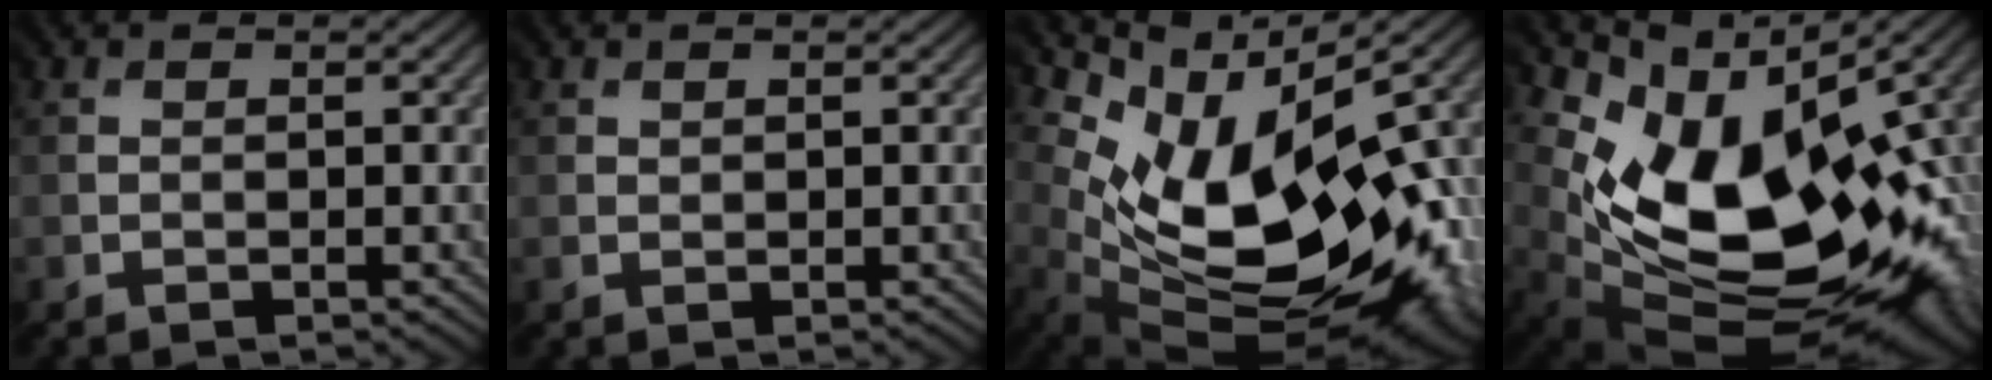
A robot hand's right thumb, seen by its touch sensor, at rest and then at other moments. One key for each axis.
{"total": 1.0, "fx": 0.9, "fy": 0.5, "fz": 0.0, "tx": 0.001, "ty": 0.000, "tz": 0.019}
{"total": 13.2, "fx": 0.1, "fy": 7.2, "fz": 11.1, "tx": -0.165, "ty": -0.023, "tz": 0.017}
{"total": 13.4, "fx": 1.6, "fy": 8.7, "fz": 10.1, "tx": -0.162, "ty": -0.013, "tz": 0.035}